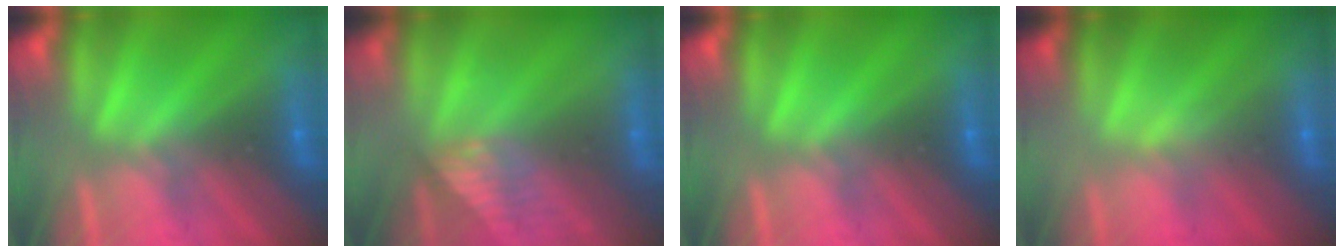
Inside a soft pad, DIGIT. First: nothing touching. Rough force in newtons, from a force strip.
{"total": 2.9}
{"total": 0.0}
{"total": 2.1}